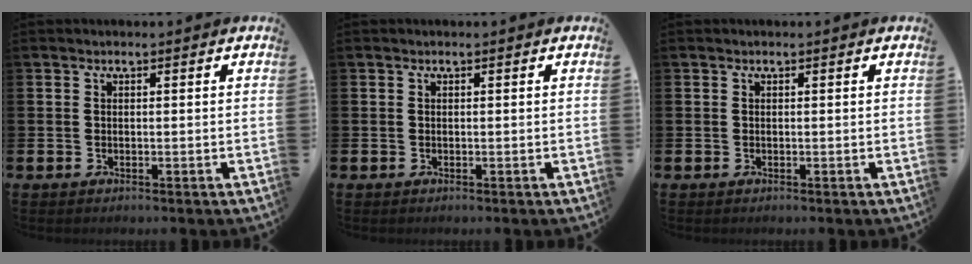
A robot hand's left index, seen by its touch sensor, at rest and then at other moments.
{"total": 0.0}
{"total": 0.0}